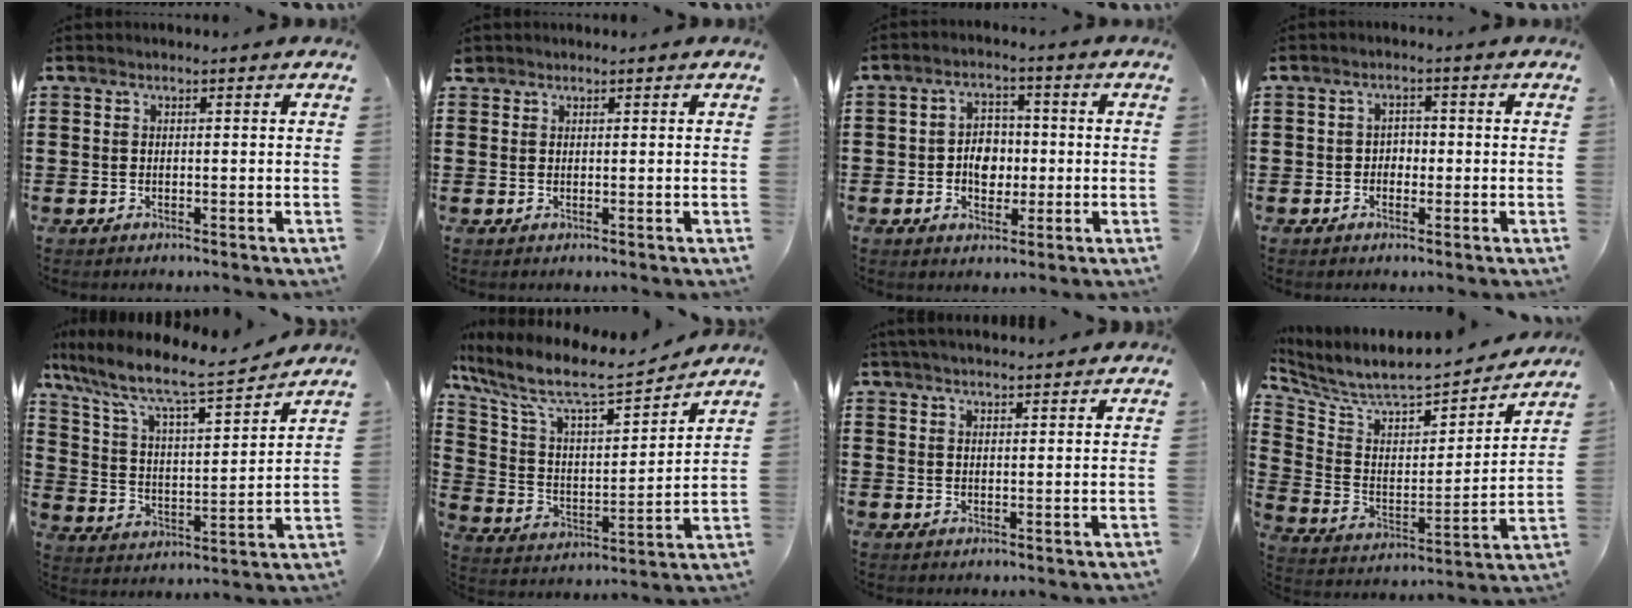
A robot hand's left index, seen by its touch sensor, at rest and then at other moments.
{"total": 0.9, "force": [0.7, 0.5, 0.1], "torque": [-0.006, 0.002, 0.015]}
{"total": 5.0, "force": [-0.5, 3.6, 3.4], "torque": [-0.055, 0.004, -0.015]}
{"total": 1.9, "force": [-0.7, 1.4, 1.1], "torque": [-0.023, 0.005, -0.018]}
{"total": 8.2, "force": [6.7, 1.3, 4.6], "torque": [-0.117, -0.045, 0.108]}
{"total": 9.0, "force": [7.4, 2.0, 4.7], "torque": [-0.128, -0.050, 0.121]}
{"total": 2.5, "force": [2.4, 0.0, 0.6], "torque": [-0.018, -0.001, 0.047]}
{"total": 6.8, "force": [6.2, 1.3, 2.4], "torque": [-0.082, -0.057, 0.101]}